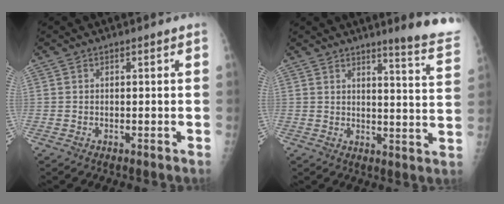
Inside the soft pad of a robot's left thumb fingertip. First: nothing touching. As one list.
[{"total": 10.6, "force": [9.2, 0.2, 5.4], "torque": [-0.051, -0.082, 0.101]}]